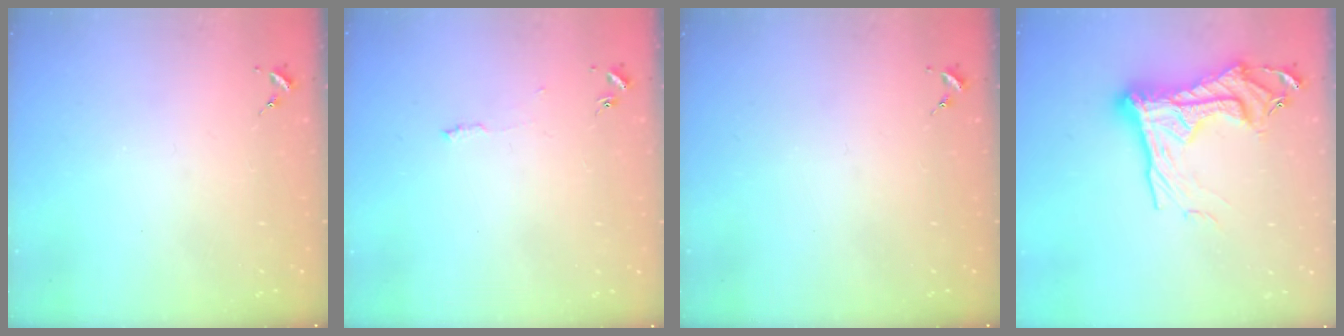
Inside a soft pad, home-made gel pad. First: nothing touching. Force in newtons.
{"total": 4.0, "press": 3.9, "slide": 0.6}
{"total": 0.0}
{"total": 20.6, "press": 20.5, "slide": 2.0}